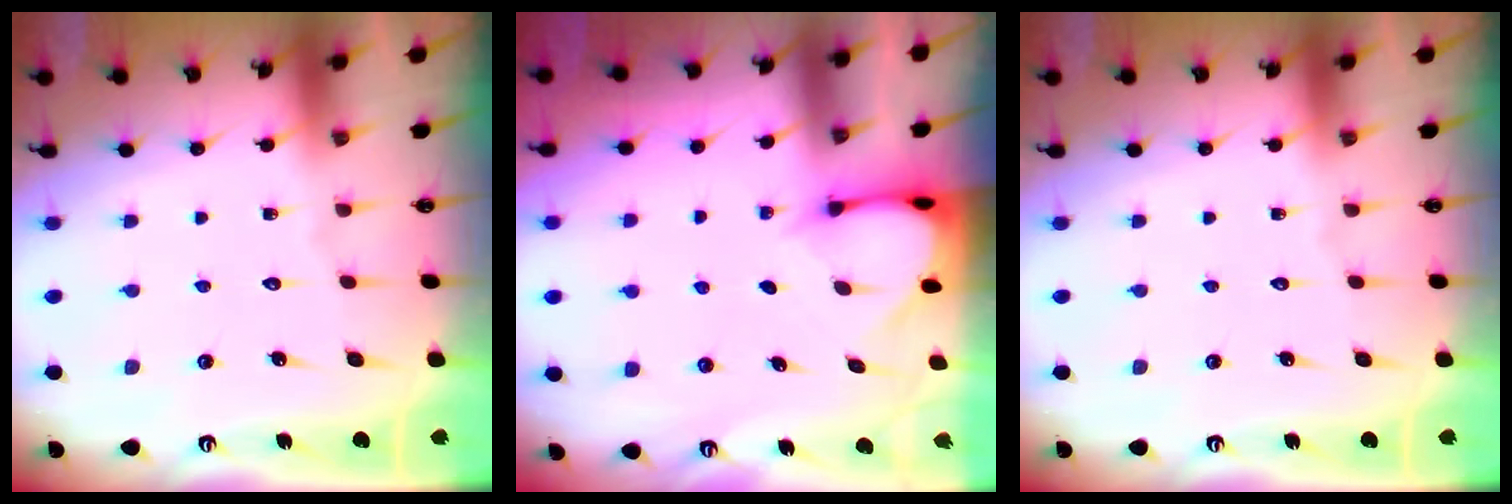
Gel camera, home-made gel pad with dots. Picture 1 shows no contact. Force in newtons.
{"total": 3.1, "press": 3.1, "slide": 0.2}
{"total": 0.0}